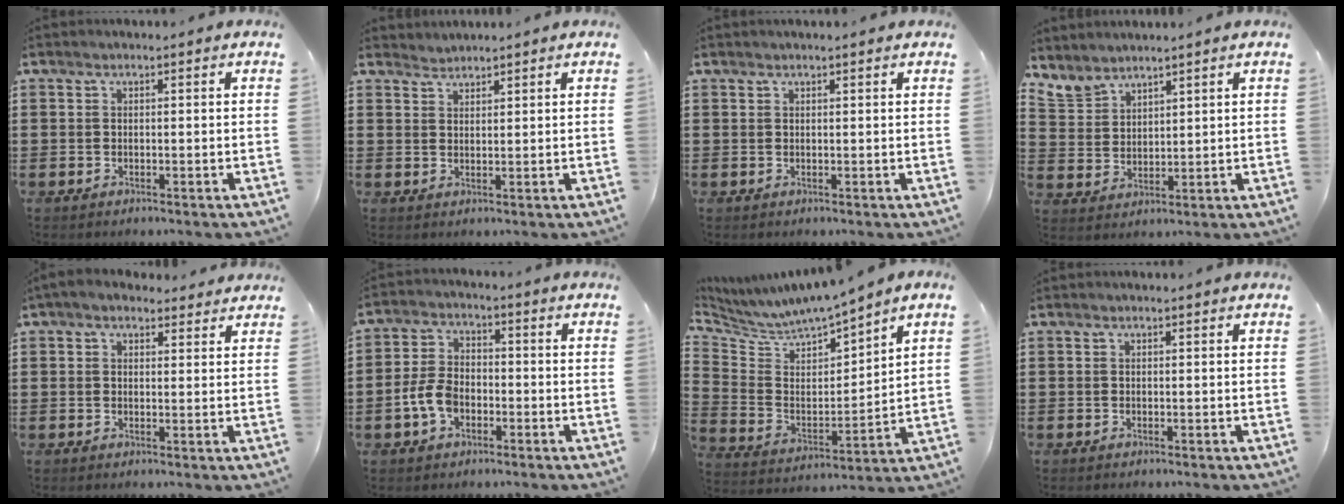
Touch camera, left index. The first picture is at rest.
{"total": 1.4, "force": [1.3, 0.0, -0.4], "torque": [0.003, 0.001, 0.028]}
{"total": 0.6, "force": [0.5, -0.1, 0.4], "torque": [-0.008, -0.003, 0.010]}
{"total": 4.2, "force": [3.9, 1.4, 0.5], "torque": [-0.027, -0.011, 0.076]}
{"total": 2.9, "force": [2.4, 1.1, 1.0], "torque": [-0.027, -0.001, 0.044]}
{"total": 6.0, "force": [-2.1, 3.7, 4.2], "torque": [-0.108, -0.001, -0.047]}
{"total": 4.8, "force": [4.8, 0.4, 0.7], "torque": [-0.046, -0.048, 0.076]}
{"total": 0.0}